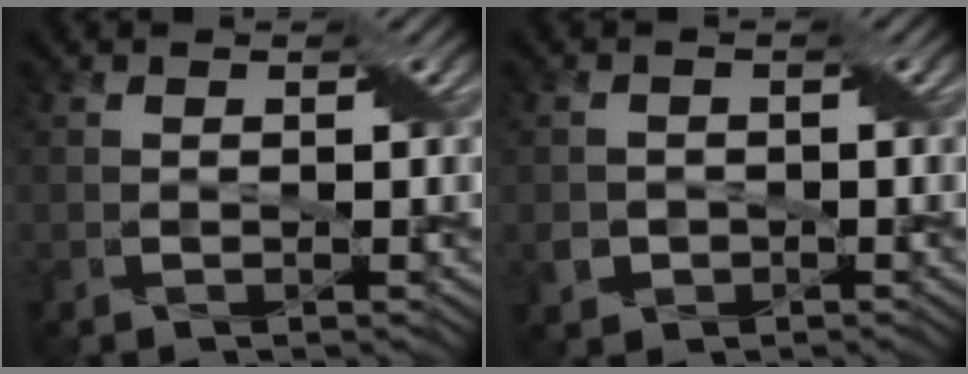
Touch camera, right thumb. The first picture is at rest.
{"total": 2.1, "force": [-0.7, 1.8, 0.7], "torque": [-0.017, -0.005, -0.013]}